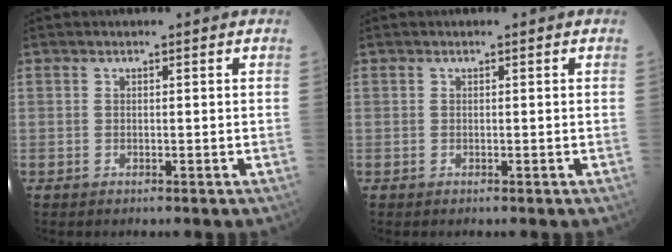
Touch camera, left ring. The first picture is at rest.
{"total": 0.0}